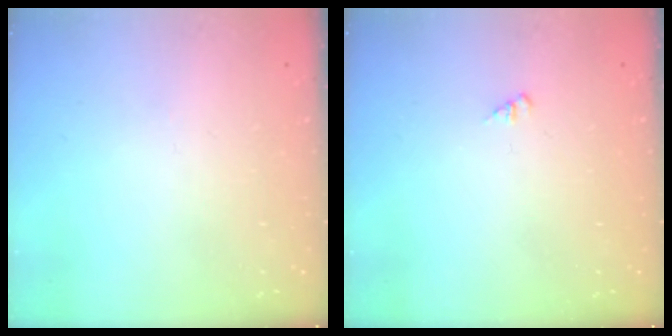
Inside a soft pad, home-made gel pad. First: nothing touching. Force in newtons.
{"total": 1.3, "press": 1.3, "slide": 0.3}